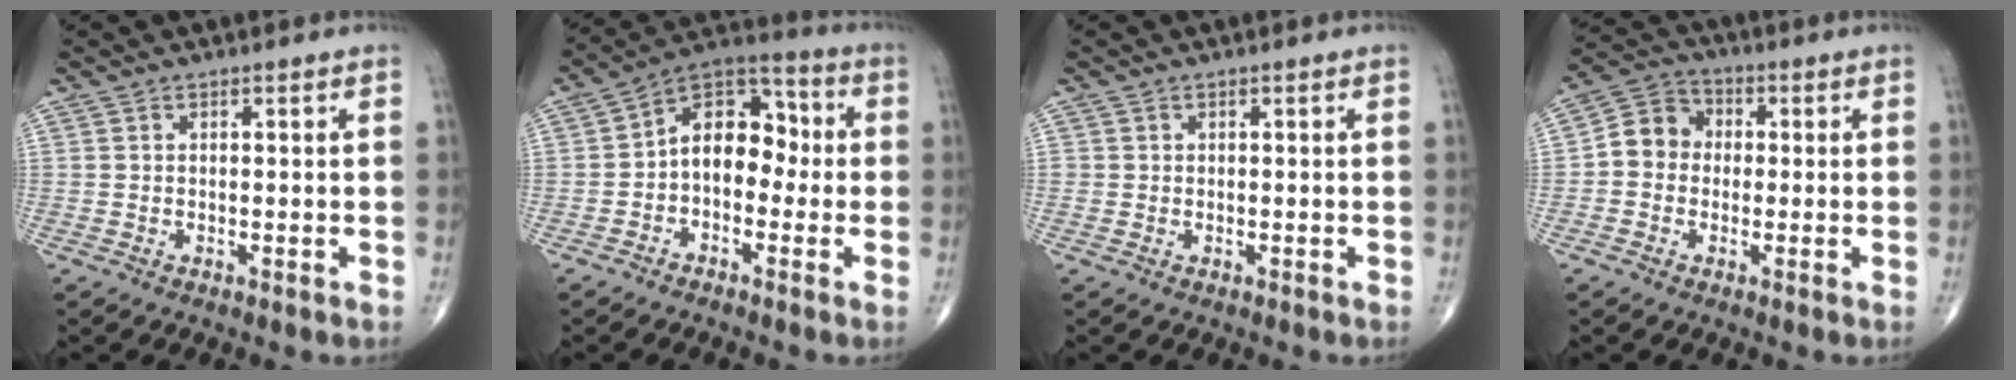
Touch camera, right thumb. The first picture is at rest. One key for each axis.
{"total": 11.5, "fx": -0.9, "fy": 7.8, "fz": 8.4, "tx": -0.097, "ty": 0.046, "tz": -0.033}
{"total": 0.6, "fx": 0.0, "fy": 0.6, "fz": 0.0, "tx": 0.006, "ty": 0.004, "tz": -0.002}
{"total": 7.4, "fx": -0.4, "fy": 6.5, "fz": 3.5, "tx": -0.040, "ty": 0.028, "tz": -0.024}